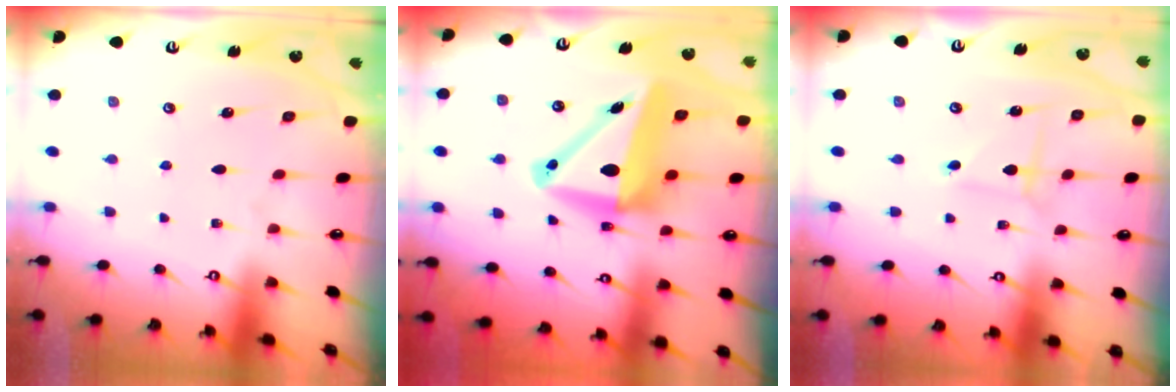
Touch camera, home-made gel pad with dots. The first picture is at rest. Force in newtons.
{"total": 12.7, "press": 12.4, "slide": 2.6}
{"total": 1.3, "press": 1.3, "slide": 0.1}